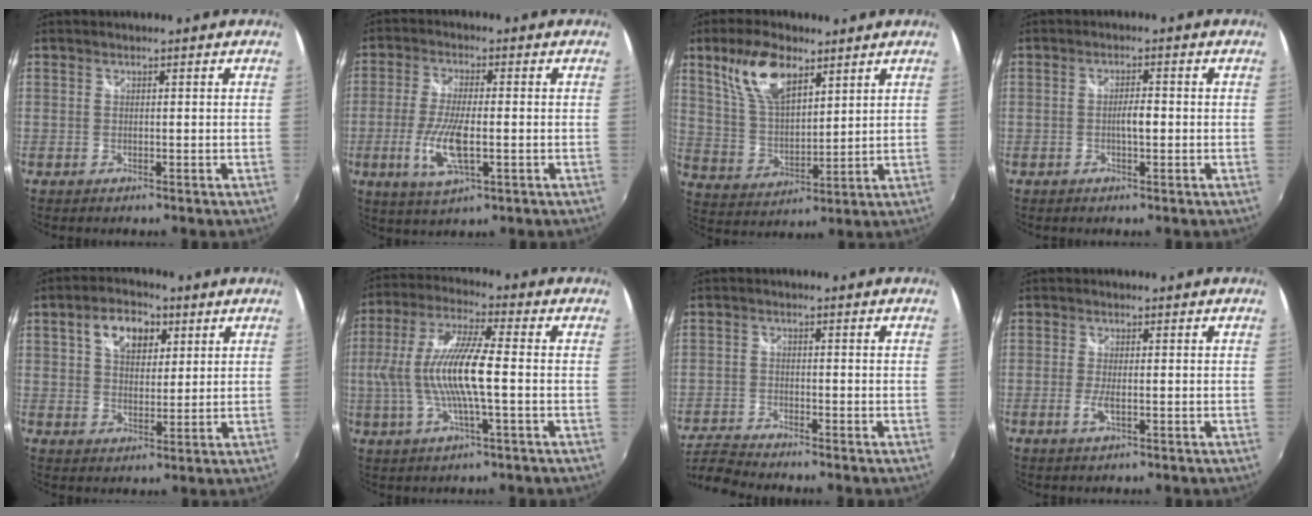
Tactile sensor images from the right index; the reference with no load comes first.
{"total": 9.4, "force": [-2.4, 2.6, 8.8], "torque": [-0.181, -0.014, -0.045]}
{"total": 12.1, "force": [7.0, 5.3, 8.3], "torque": [-0.158, 0.014, 0.145]}
{"total": 2.5, "force": [-0.4, 0.5, 2.4], "torque": [-0.043, 0.002, -0.008]}
{"total": 8.6, "force": [3.7, 5.3, 5.6], "torque": [-0.096, 0.022, 0.061]}
{"total": 13.6, "force": [-1.1, 2.1, 13.4], "torque": [-0.261, 0.002, -0.021]}
{"total": 5.8, "force": [-5.7, 0.0, 1.2], "torque": [-0.046, -0.015, -0.118]}
{"total": 2.8, "force": [-0.7, 0.5, 2.6], "torque": [-0.057, -0.006, -0.014]}